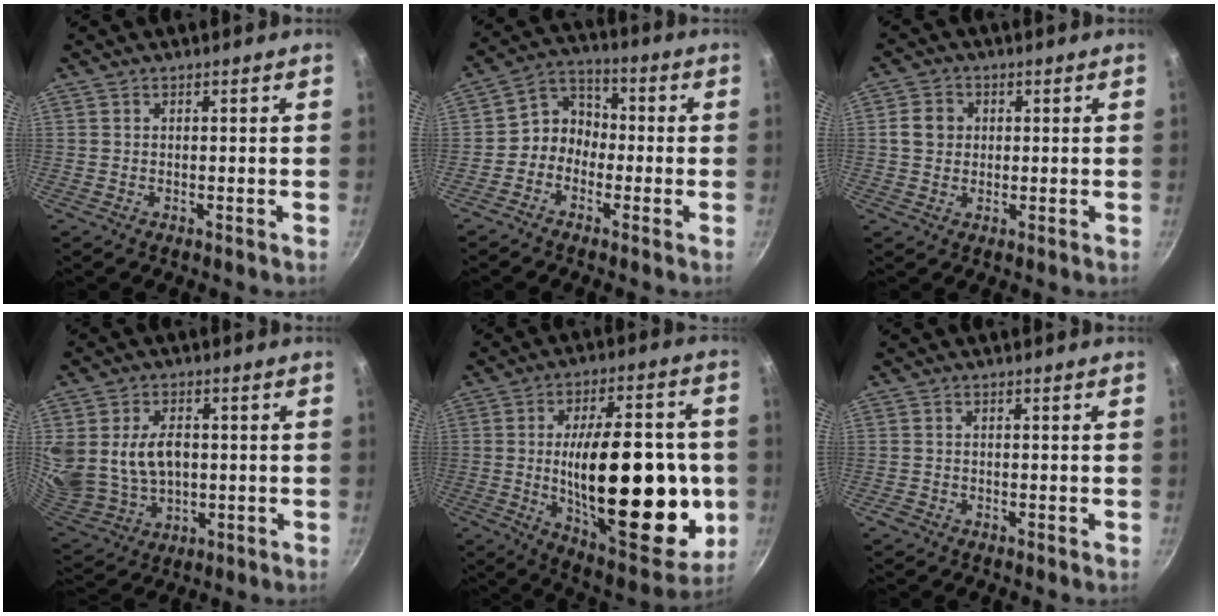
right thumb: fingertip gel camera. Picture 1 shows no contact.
{"total": 6.8, "force": [-2.0, 5.8, 3.0], "torque": [-0.013, 0.040, -0.057]}
{"total": 4.6, "force": [0.5, 4.1, 2.1], "torque": [-0.019, 0.006, 0.001]}
{"total": 14.6, "force": [1.8, 10.8, 9.6], "torque": [-0.182, -0.016, 0.051]}
{"total": 31.1, "force": [-2.6, 13.6, 27.8], "torque": [-0.381, 0.003, -0.025]}
{"total": 1.1, "force": [-0.7, 0.8, 0.3], "torque": [-0.014, 0.005, -0.010]}